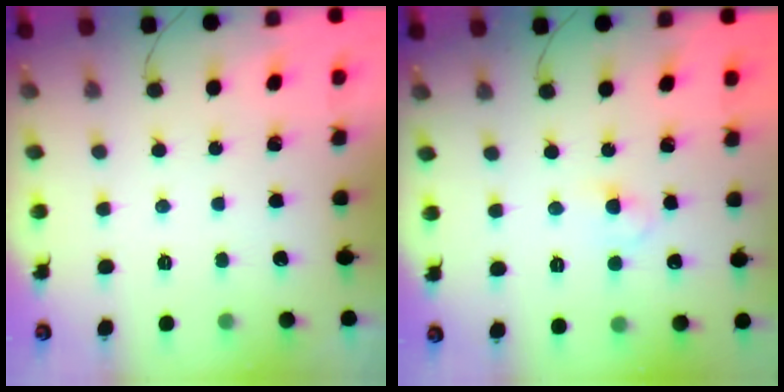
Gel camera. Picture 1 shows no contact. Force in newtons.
{"total": 2.0, "press": 1.8, "slide": 0.9}